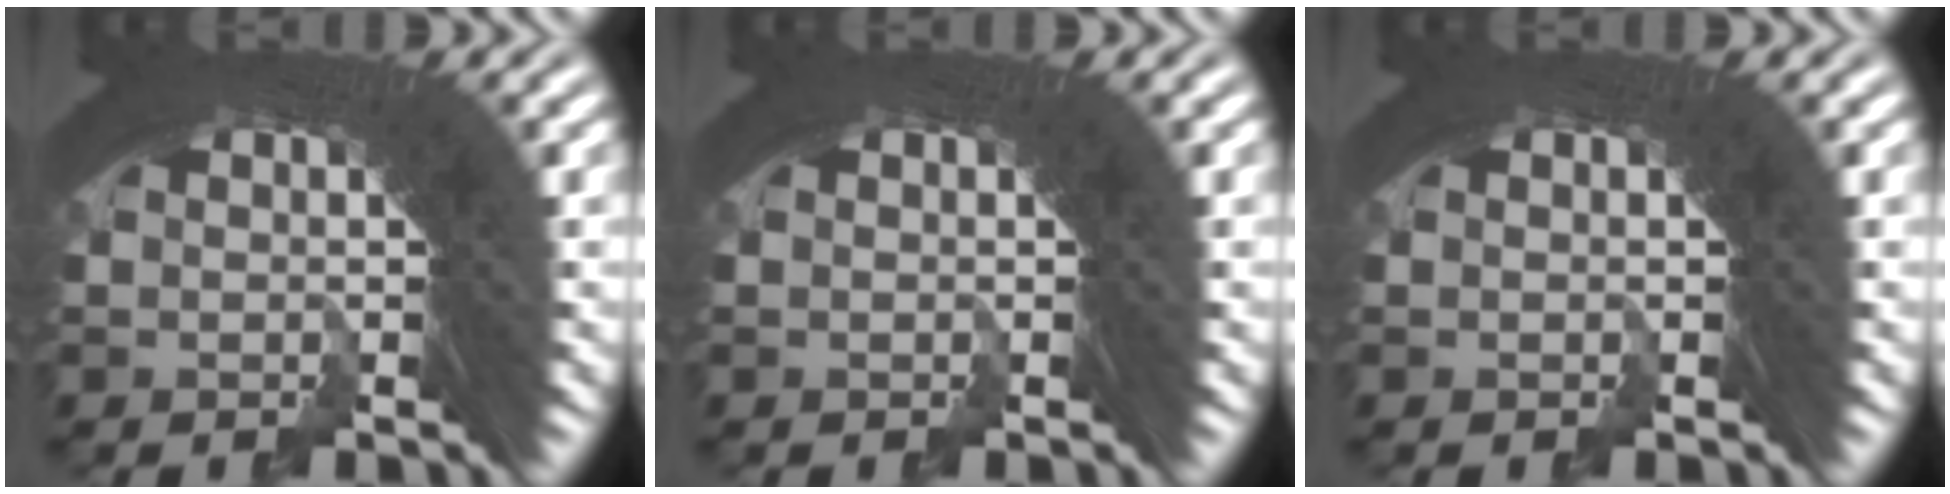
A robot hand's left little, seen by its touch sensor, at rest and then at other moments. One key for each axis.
{"total": 0.0}
{"total": 0.0}